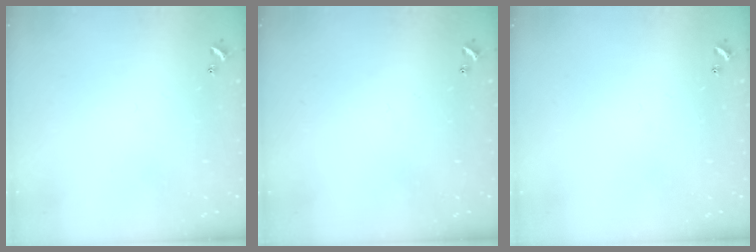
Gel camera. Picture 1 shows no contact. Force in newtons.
{"total": 0.0}
{"total": 0.0}